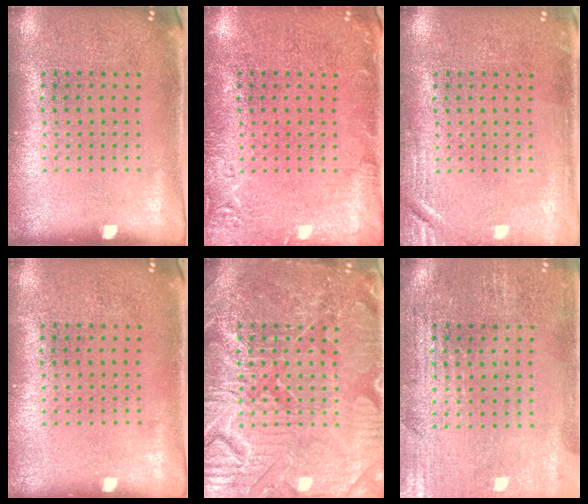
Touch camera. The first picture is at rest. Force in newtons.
{"total": 2.0, "press": 2.0, "slide": 0.4}
{"total": 2.1, "press": 2.0, "slide": 0.4}
{"total": 0.0}
{"total": 7.1, "press": 7.1, "slide": 1.0}
{"total": 0.6, "press": 0.5, "slide": 0.3}